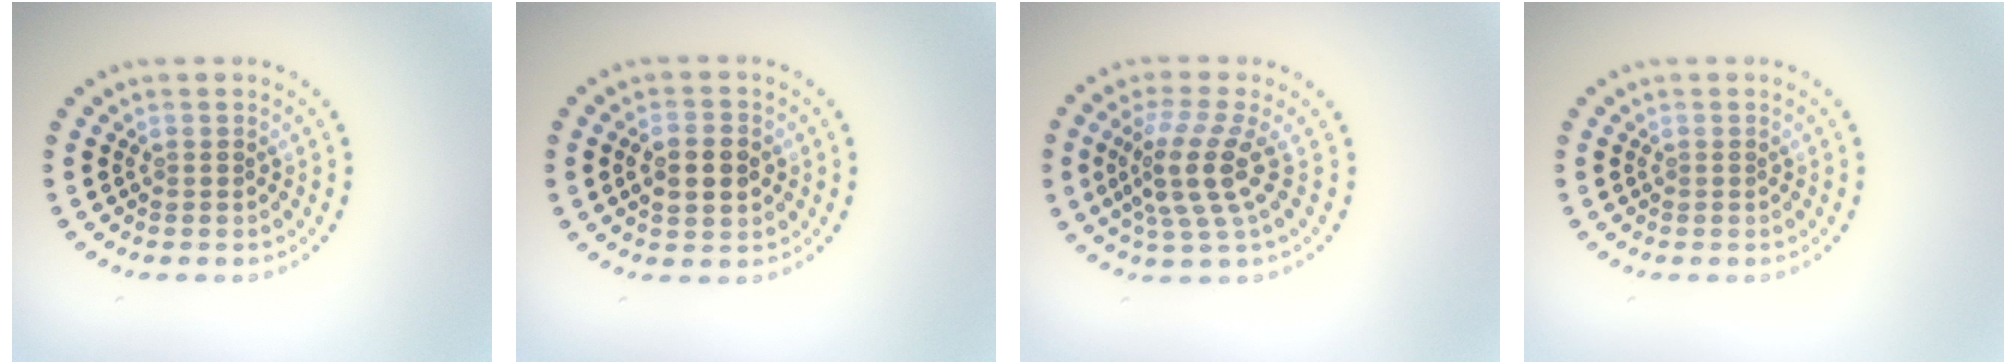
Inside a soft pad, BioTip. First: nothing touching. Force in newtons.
{"total": 4.2, "press": 4.2, "slide": 0.1}
{"total": 4.3, "press": 3.2, "slide": 2.9}
{"total": 0.0}